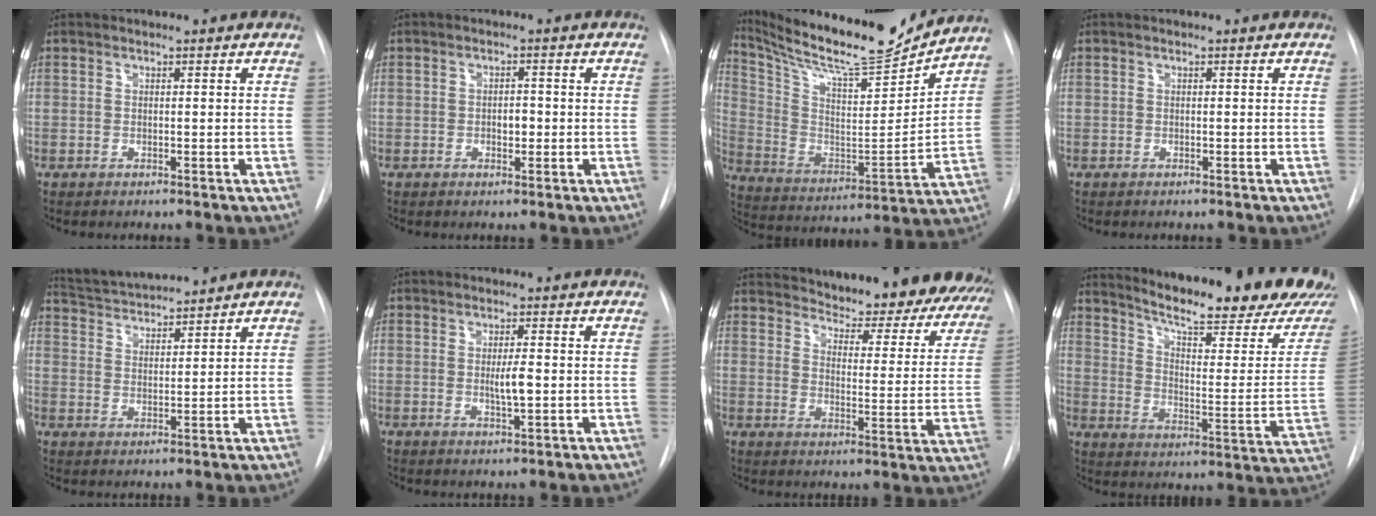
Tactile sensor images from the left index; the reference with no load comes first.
{"total": 1.9, "force": [-0.8, 1.0, 1.5], "torque": [-0.021, -0.003, -0.011]}
{"total": 19.8, "force": [18.5, 1.2, 7.0], "torque": [-0.150, -0.052, 0.299]}
{"total": 0.0}
{"total": 7.7, "force": [7.5, -0.3, 1.7], "torque": [-0.042, 0.018, 0.139]}
{"total": 3.1, "force": [-0.6, 0.4, 3.0], "torque": [-0.054, -0.010, -0.010]}
{"total": 31.0, "force": [28.5, 7.6, 9.6], "torque": [-0.152, -0.109, 0.331]}
{"total": 25.7, "force": [22.7, 2.1, 11.8], "torque": [-0.178, -0.106, 0.287]}